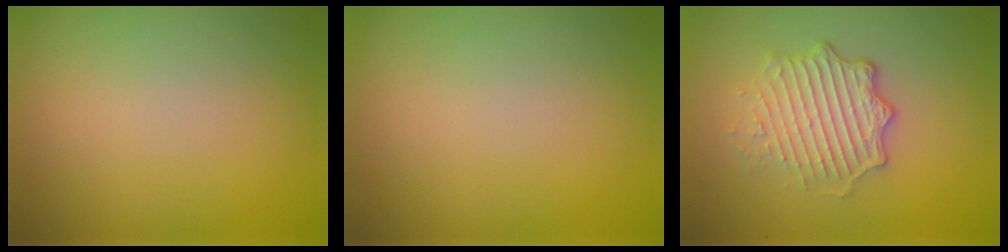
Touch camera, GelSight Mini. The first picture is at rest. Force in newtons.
{"total": 0.0}
{"total": 4.9, "press": 3.5, "slide": 3.4}